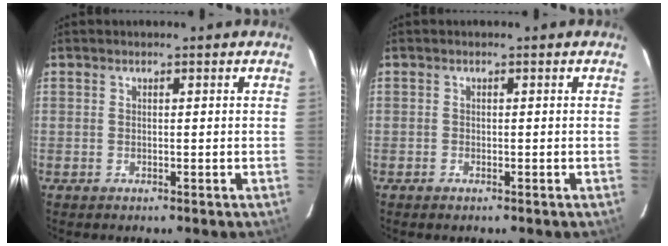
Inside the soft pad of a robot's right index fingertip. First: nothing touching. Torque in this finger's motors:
{"motor_torque": [0.26, -0.37, -0.03, -0.04]}